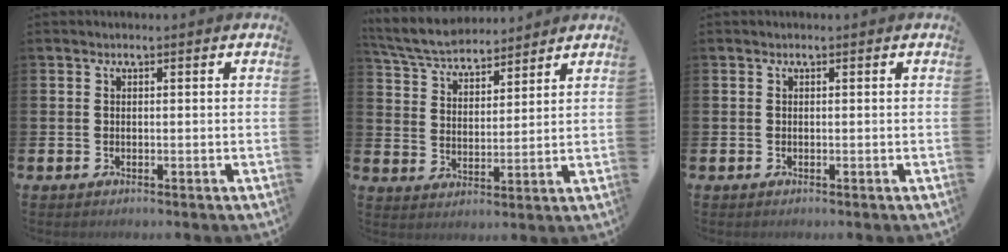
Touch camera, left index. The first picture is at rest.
{"total": 5.9, "force": [5.7, 1.3, 1.0], "torque": [-0.044, -0.031, 0.102]}
{"total": 0.0}